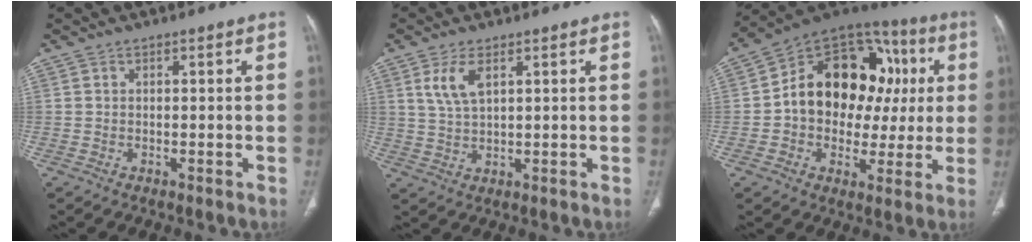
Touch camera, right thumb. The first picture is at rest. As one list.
[{"total": 5.4, "force": [2.4, 2.3, 4.2], "torque": [-0.089, -0.007, 0.057]}, {"total": 22.3, "force": [2.4, 16.1, 15.3], "torque": [-0.181, 0.043, 0.037]}]